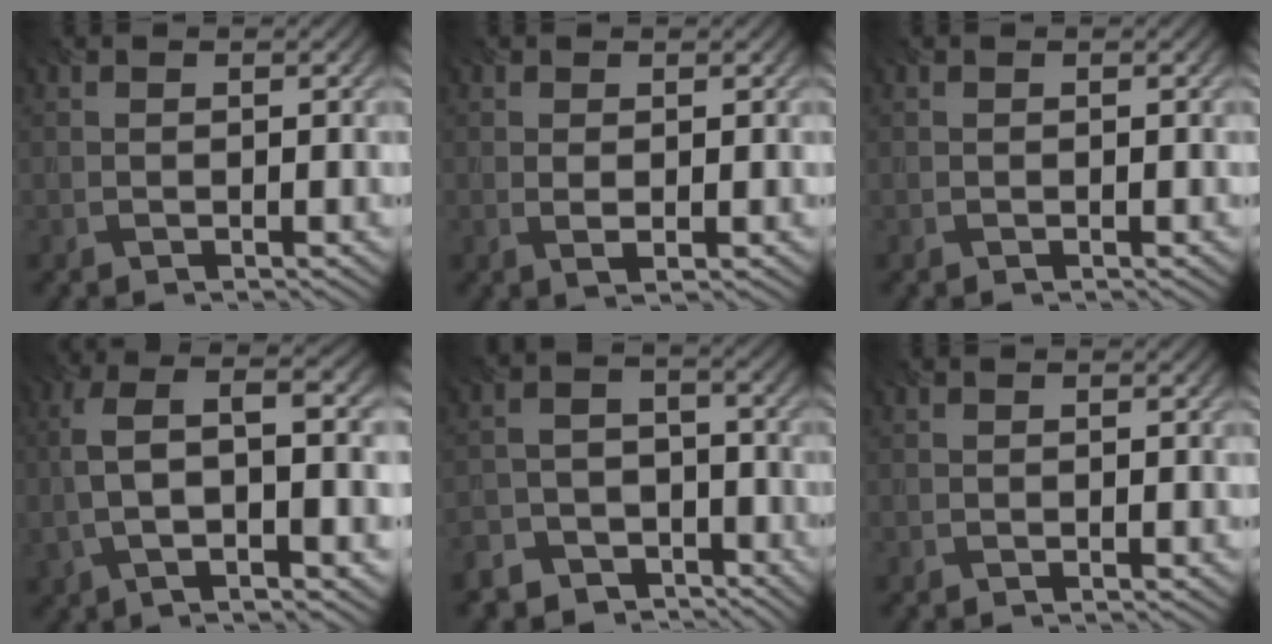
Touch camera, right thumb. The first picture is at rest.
{"total": 1.3, "force": [0.2, 0.5, 1.2], "torque": [-0.027, -0.003, 0.006]}
{"total": 0.0}
{"total": 11.0, "force": [0.3, 3.9, 10.3], "torque": [-0.208, 0.014, -0.003]}
{"total": 8.6, "force": [-6.3, 5.4, 2.2], "torque": [-0.048, -0.007, -0.102]}
{"total": 0.0}